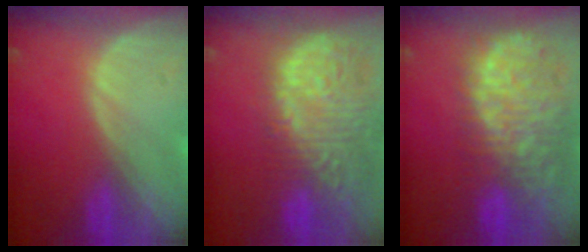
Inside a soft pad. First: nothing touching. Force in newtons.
{"total": 14.9, "press": 12.3, "slide": 8.3}
{"total": 13.5, "press": 11.1, "slide": 7.6}